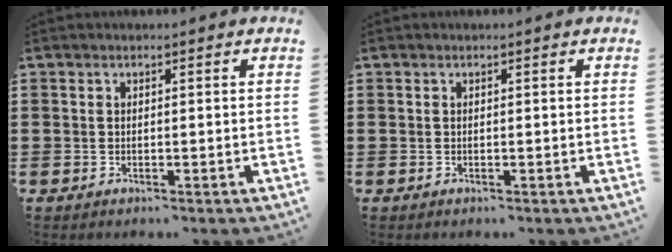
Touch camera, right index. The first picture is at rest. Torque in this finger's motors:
{"motor_torque": [0.00, 0.00, 0.00, 0.00]}